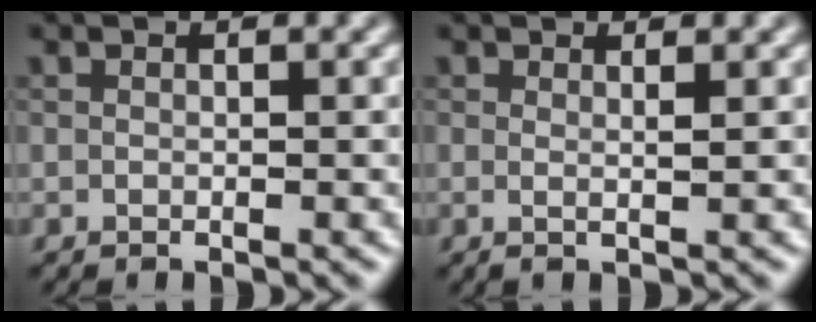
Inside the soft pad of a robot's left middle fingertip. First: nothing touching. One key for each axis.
{"total": 0.9, "fx": 0.4, "fy": 0.1, "fz": 0.8, "tx": -0.009, "ty": 0.001, "tz": 0.002}